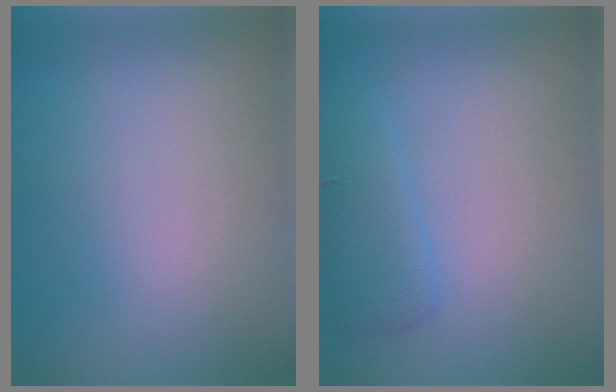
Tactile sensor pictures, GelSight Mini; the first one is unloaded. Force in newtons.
{"total": 2.1, "press": 2.1, "slide": 0.2}